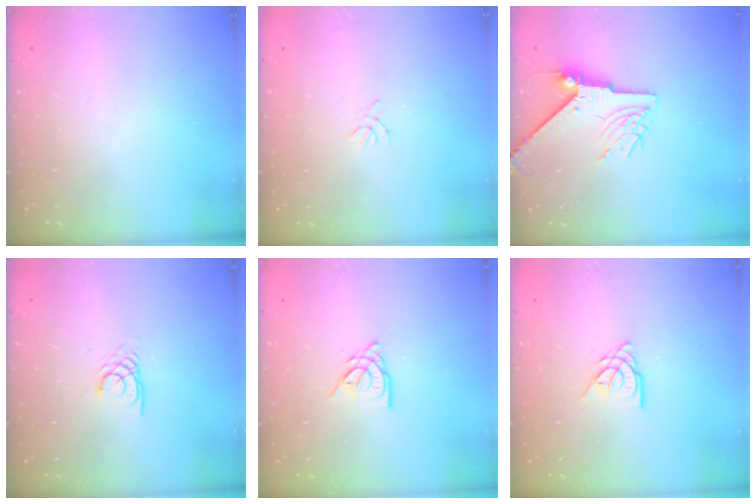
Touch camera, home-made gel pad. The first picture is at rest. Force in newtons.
{"total": 1.3, "press": 1.2, "slide": 0.4}
{"total": 7.2, "press": 7.2, "slide": 1.0}
{"total": 2.7, "press": 2.7, "slide": 0.1}
{"total": 7.2, "press": 7.2, "slide": 0.7}
{"total": 7.2, "press": 7.2, "slide": 0.7}